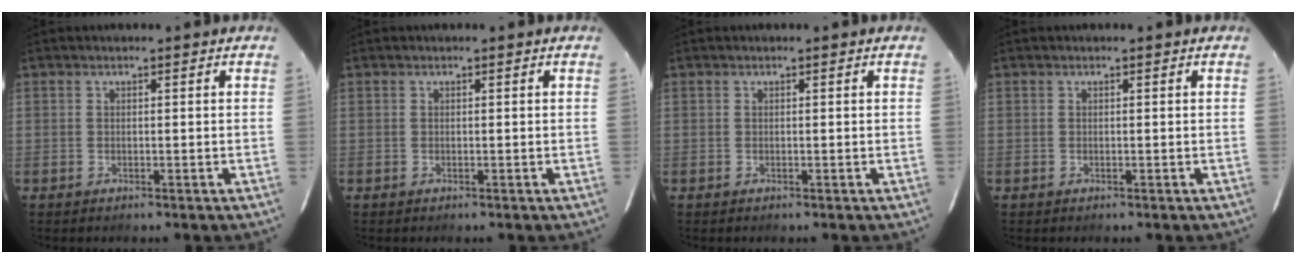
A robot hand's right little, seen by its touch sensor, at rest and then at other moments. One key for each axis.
{"total": 0.0}
{"total": 0.0}
{"total": 0.0}